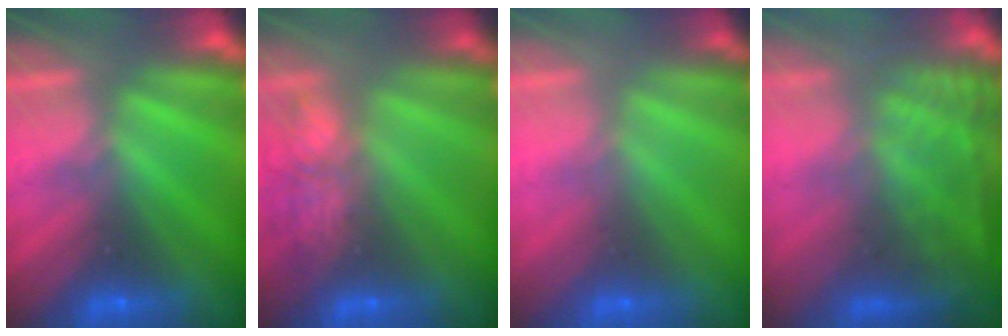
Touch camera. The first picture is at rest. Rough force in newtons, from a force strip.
{"total": 8.9}
{"total": 2.9}
{"total": 8.1}